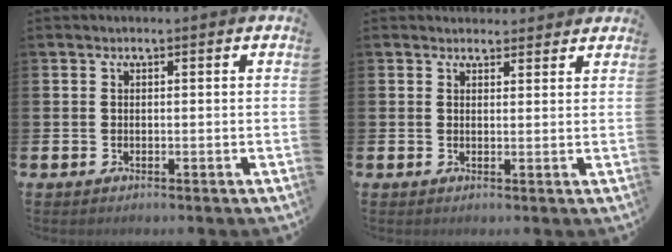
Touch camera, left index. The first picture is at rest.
{"total": 2.2, "force": [2.0, 0.7, -0.1], "torque": [0.015, -0.011, 0.034]}